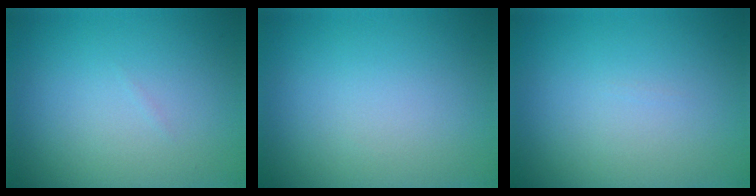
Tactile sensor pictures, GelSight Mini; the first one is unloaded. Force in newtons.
{"total": 0.0}
{"total": 0.0}